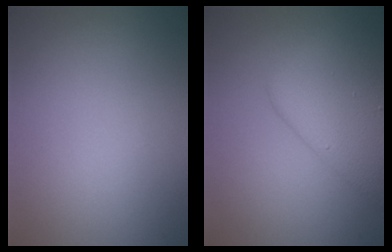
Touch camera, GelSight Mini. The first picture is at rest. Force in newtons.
{"total": 5.6, "press": 5.6, "slide": 0.2}